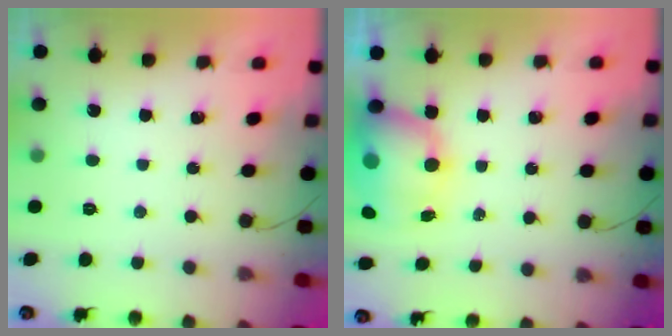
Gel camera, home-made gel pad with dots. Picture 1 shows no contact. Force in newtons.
{"total": 9.8, "press": 9.6, "slide": 2.0}